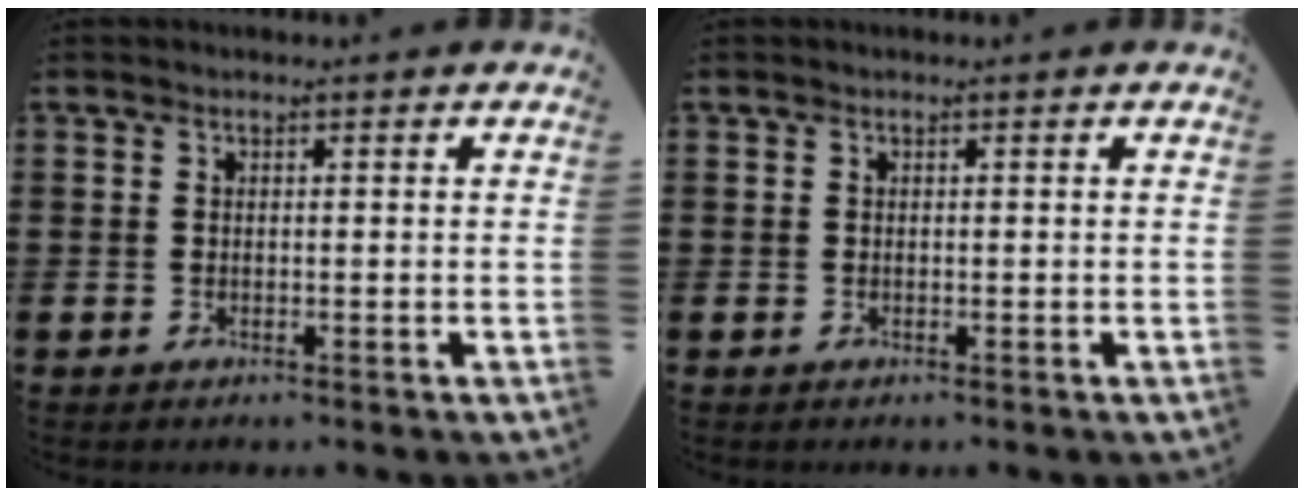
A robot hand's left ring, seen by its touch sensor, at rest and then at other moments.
{"total": 0.0}